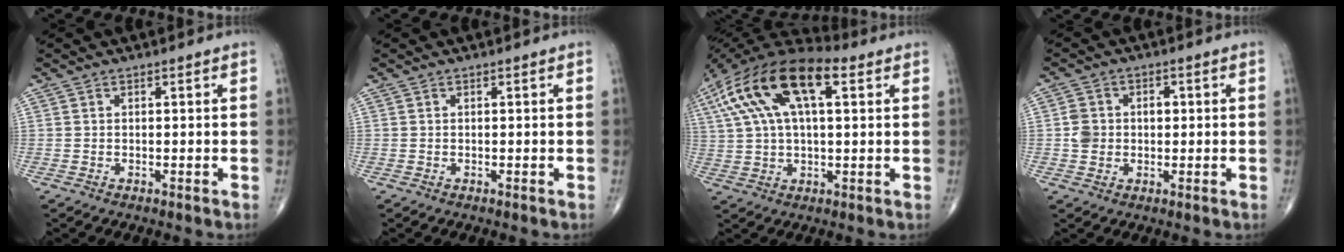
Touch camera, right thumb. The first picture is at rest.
{"total": 0.0}
{"total": 21.0, "force": [7.6, 9.2, 17.2], "torque": [-0.351, 0.036, 0.129]}
{"total": 4.9, "force": [0.1, 4.2, 2.6], "torque": [-0.033, 0.013, 0.000]}